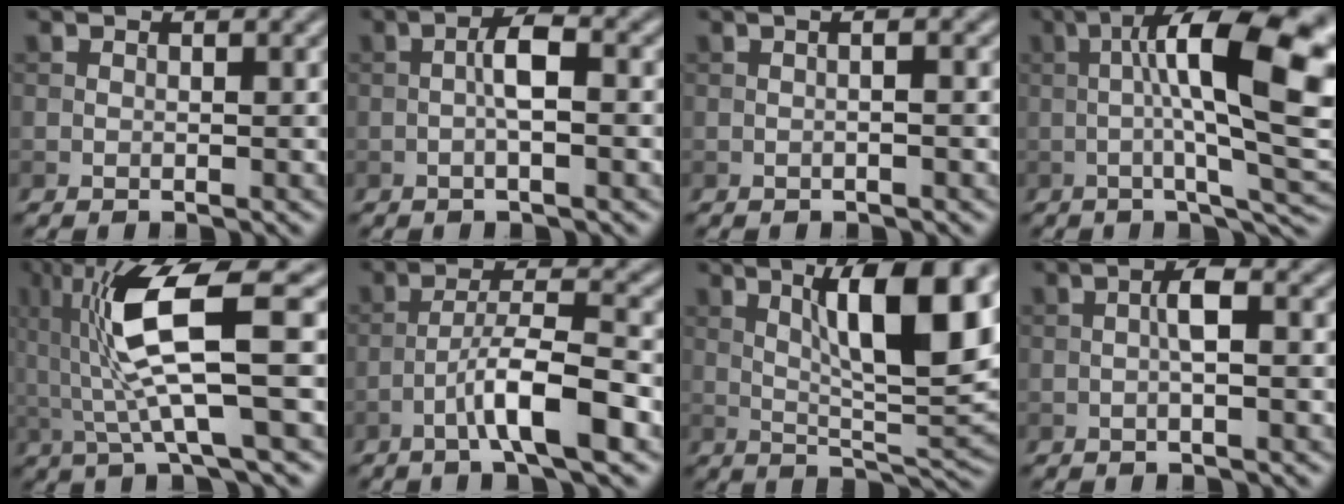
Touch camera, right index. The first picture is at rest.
{"total": 3.0, "force": [-0.5, 0.6, 2.9], "torque": [-0.053, 0.009, -0.012]}
{"total": 2.7, "force": [0.6, 1.2, 2.3], "torque": [-0.002, 0.009, -0.017]}
{"total": 16.4, "force": [1.8, 4.0, 15.8], "torque": [-0.209, 0.020, 0.034]}
{"total": 9.0, "force": [1.2, 1.7, 8.7], "torque": [-0.167, 0.002, 0.027]}
{"total": 6.1, "force": [-2.9, 0.8, 5.3], "torque": [-0.087, 0.017, -0.054]}
{"total": 10.7, "force": [3.2, 2.4, 9.9], "torque": [-0.146, -0.001, 0.057]}
{"total": 2.3, "force": [-0.3, 0.4, 2.3], "torque": [-0.043, 0.006, -0.008]}